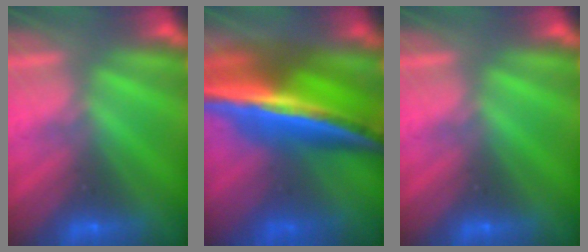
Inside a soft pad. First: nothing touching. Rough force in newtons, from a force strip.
{"total": 6.3}
{"total": 0.0}